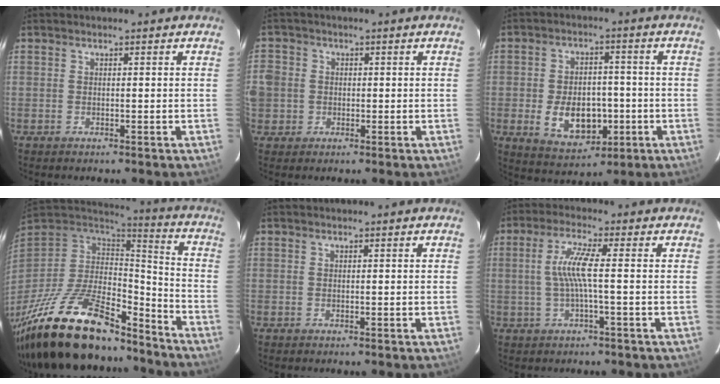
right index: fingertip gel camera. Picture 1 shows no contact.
{"total": 5.9, "force": [-0.7, 5.6, 1.6], "torque": [-0.047, 0.015, -0.008]}
{"total": 11.3, "force": [-2.9, 7.4, 8.1], "torque": [-0.164, -0.002, -0.028]}
{"total": 31.0, "force": [-22.3, 11.1, 18.5], "torque": [-0.360, -0.033, -0.357]}
{"total": 0.0}
{"total": 5.8, "force": [-0.5, -0.5, 5.7], "torque": [-0.121, 0.001, -0.004]}